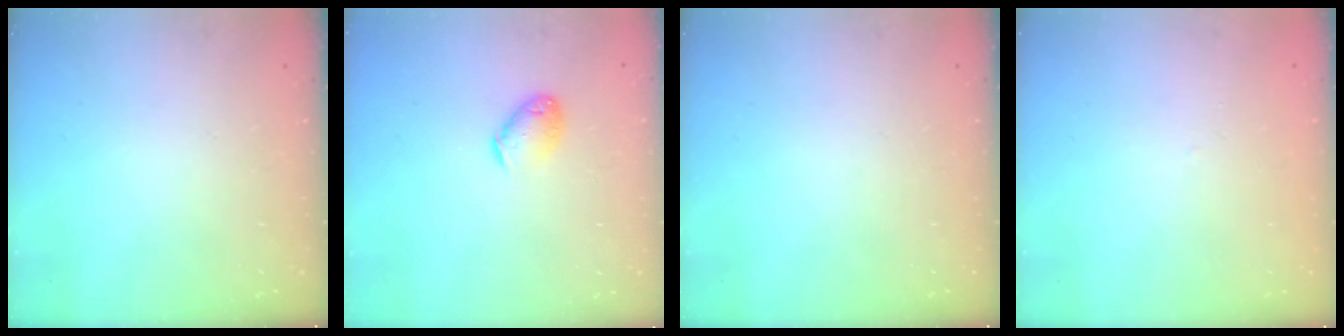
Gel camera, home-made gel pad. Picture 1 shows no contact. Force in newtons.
{"total": 8.3, "press": 8.2, "slide": 1.2}
{"total": 0.0}
{"total": 1.6, "press": 1.6, "slide": 0.3}